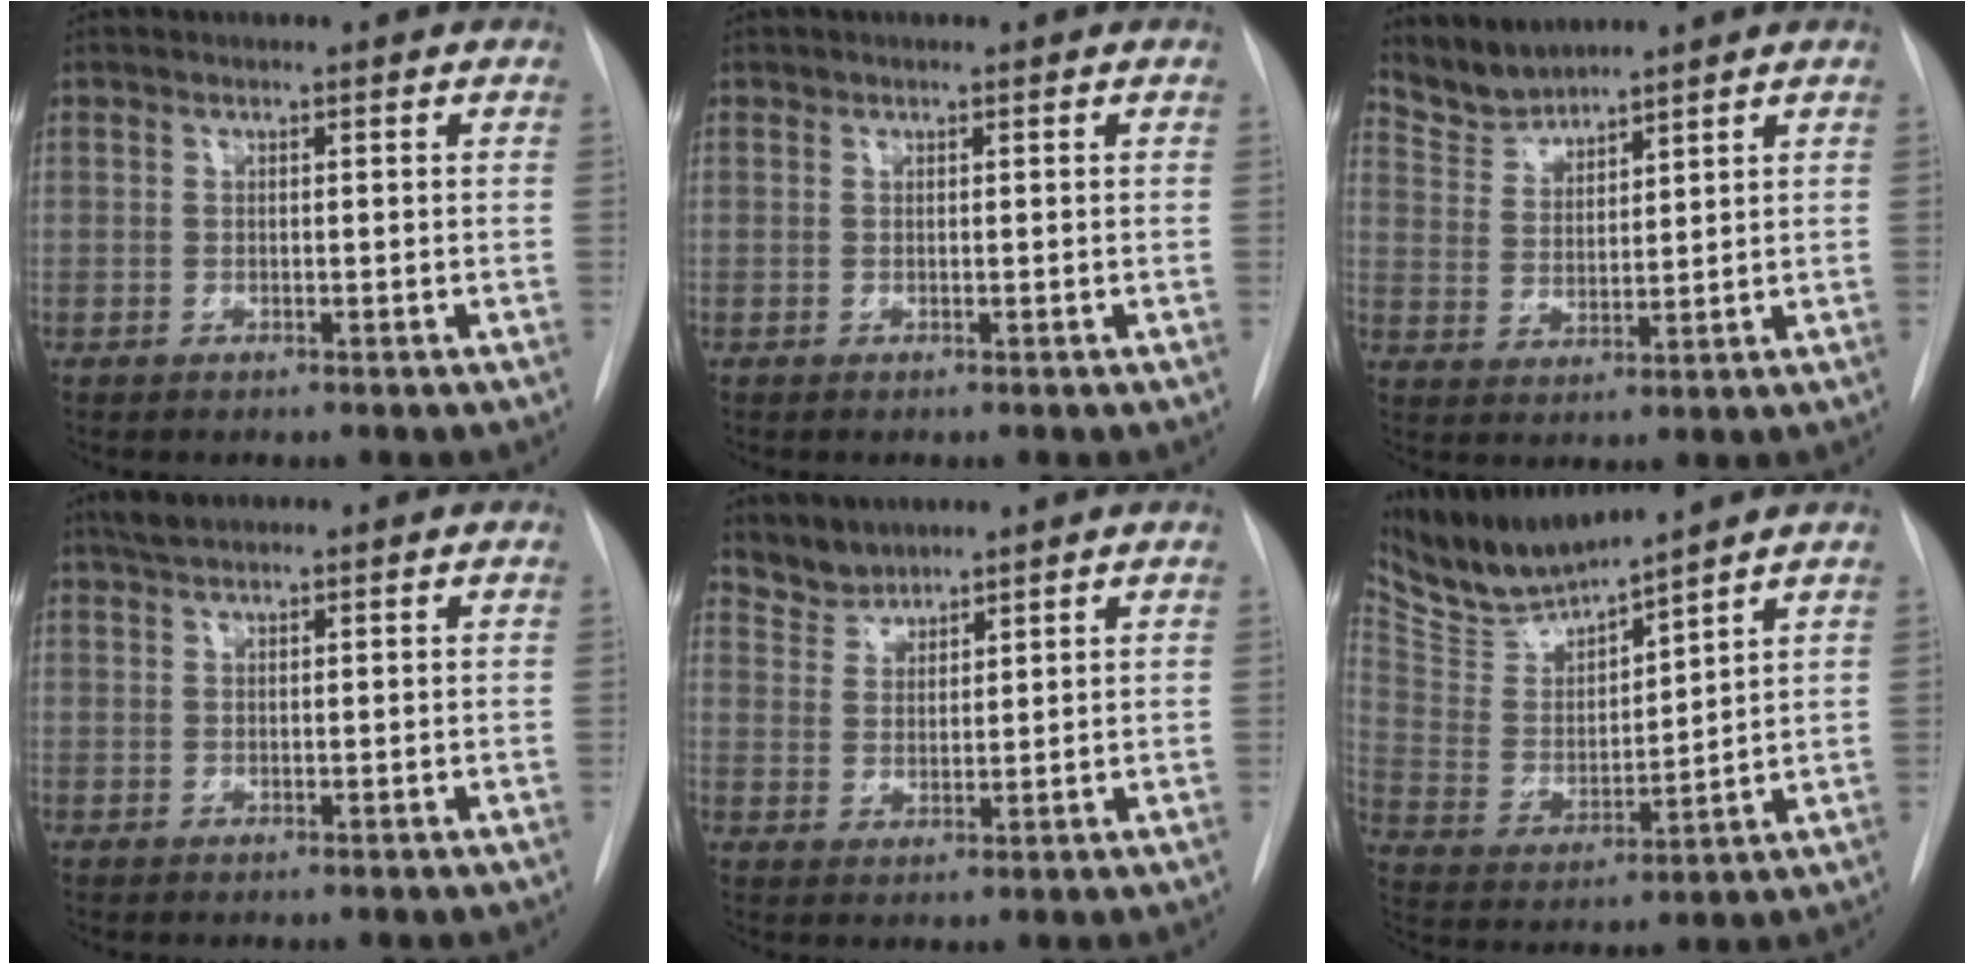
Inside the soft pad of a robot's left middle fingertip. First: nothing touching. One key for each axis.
{"total": 0.0}
{"total": 5.7, "fx": 5.6, "fy": 0.8, "fz": 0.0, "tx": -0.006, "ty": 0.004, "tz": 0.124}
{"total": 1.9, "fx": 1.6, "fy": 0.4, "fz": 0.9, "tx": -0.020, "ty": 0.011, "tz": 0.032}
{"total": 3.7, "fx": 3.5, "fy": 1.2, "fz": -0.5, "tx": 0.014, "ty": 0.006, "tz": 0.070}
{"total": 10.6, "fx": 10.1, "fy": 0.4, "fz": 3.0, "tx": -0.074, "ty": -0.004, "tz": 0.213}